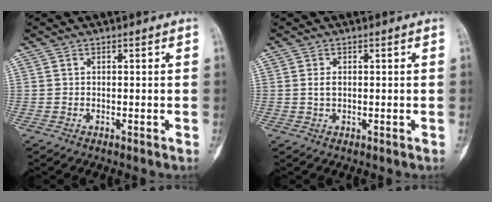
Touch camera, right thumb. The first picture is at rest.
{"total": 1.6, "force": [0.2, 0.9, 1.2], "torque": [-0.023, -0.001, 0.006]}